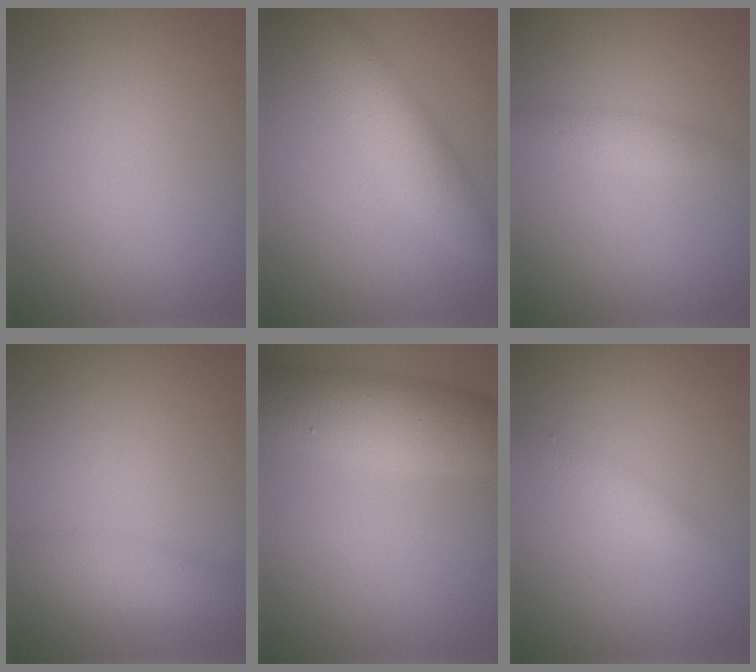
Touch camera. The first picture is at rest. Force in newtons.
{"total": 4.5, "press": 4.5, "slide": 0.1}
{"total": 1.5, "press": 1.5, "slide": 0.1}
{"total": 2.8, "press": 2.8, "slide": 0.1}
{"total": 6.0, "press": 6.0, "slide": 0.3}
{"total": 1.5, "press": 1.5, "slide": 0.0}